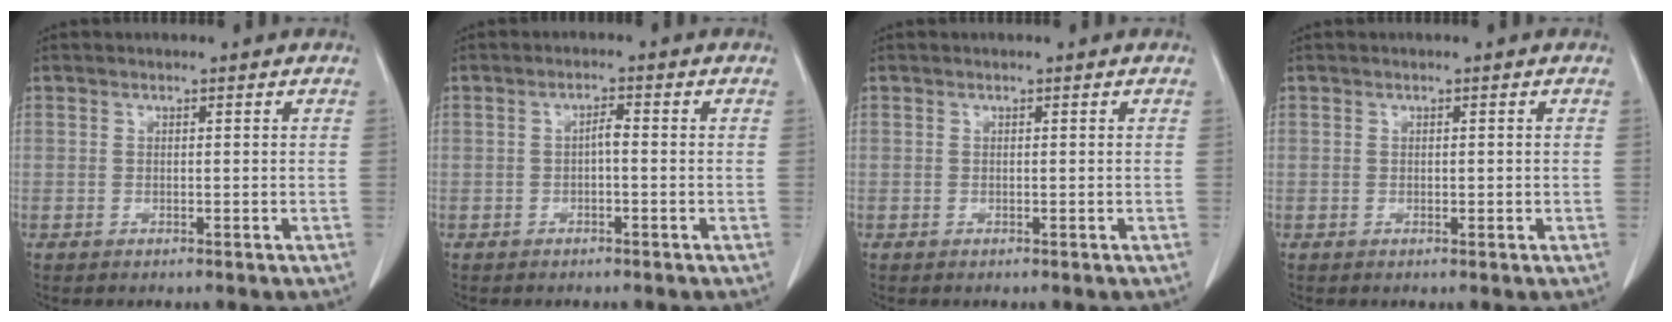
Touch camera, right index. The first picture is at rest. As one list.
[{"total": 1.5, "force": [-0.3, 0.2, 1.5], "torque": [-0.024, 0.004, -0.006]}, {"total": 0.0}, {"total": 0.6, "force": [0.0, 0.5, 0.4], "torque": [-0.003, 0.001, 0.002]}]